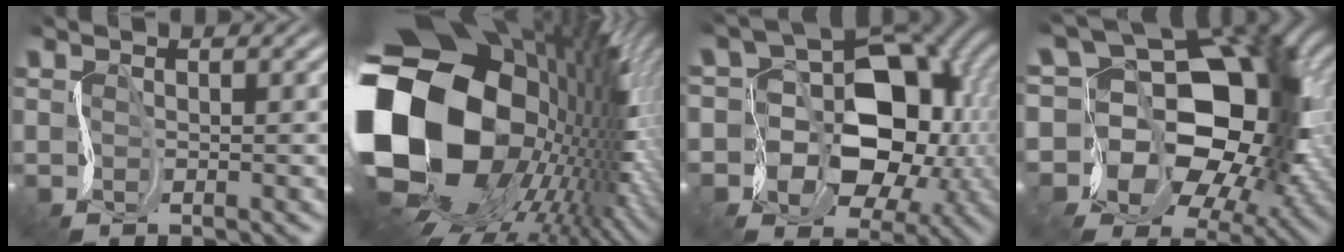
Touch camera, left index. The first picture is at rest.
{"total": 21.1, "force": [-1.8, 16.0, 13.7], "torque": [-0.292, -0.034, -0.023]}
{"total": 11.3, "force": [-1.4, 8.4, 7.3], "torque": [-0.074, 0.000, -0.020]}
{"total": 15.5, "force": [-0.6, 11.7, 10.2], "torque": [-0.125, 0.010, -0.014]}